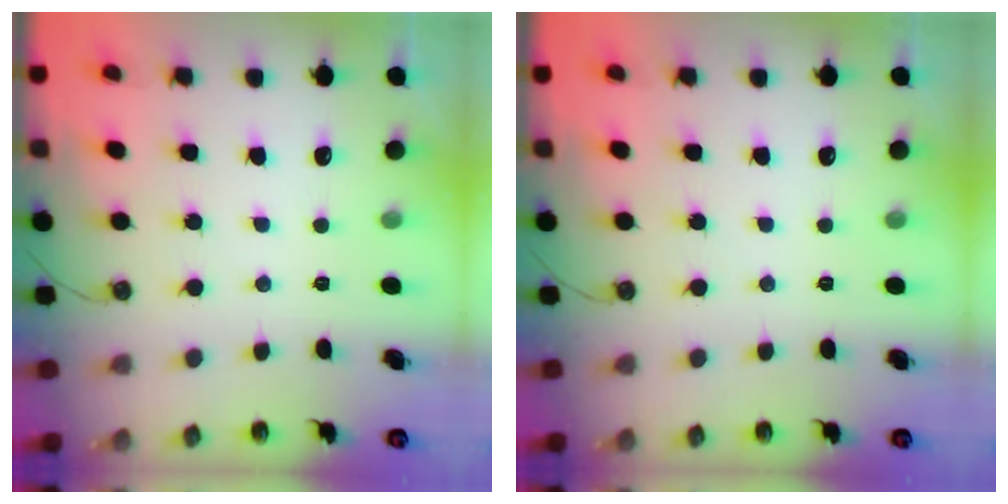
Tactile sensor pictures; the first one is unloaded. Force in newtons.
{"total": 0.0}